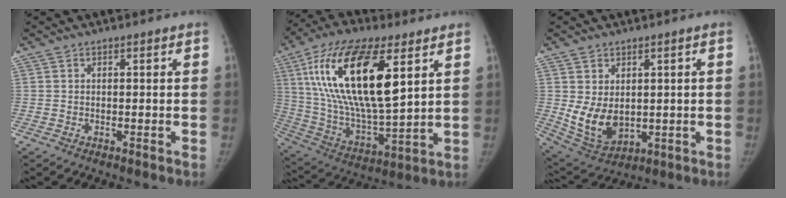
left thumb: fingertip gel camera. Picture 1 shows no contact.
{"total": 25.5, "force": [9.0, 9.6, 21.8], "torque": [-0.413, -0.021, 0.161]}
{"total": 9.3, "force": [0.3, 6.6, 6.6], "torque": [-0.102, -0.012, 0.032]}